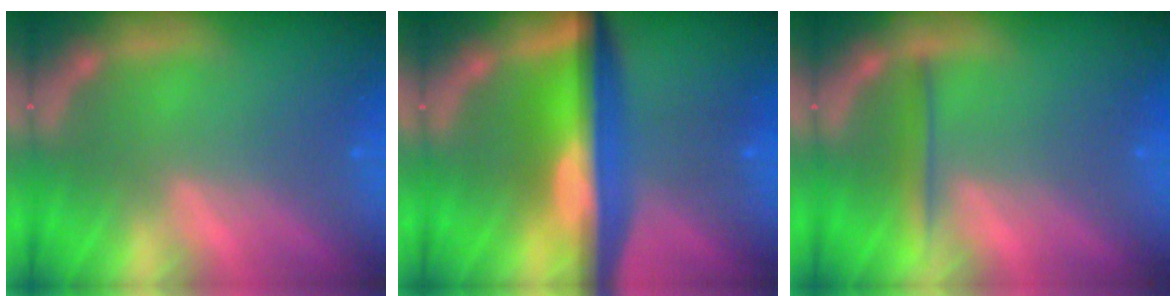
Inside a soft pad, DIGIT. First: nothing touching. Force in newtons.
{"total": 10.1}
{"total": 2.0}